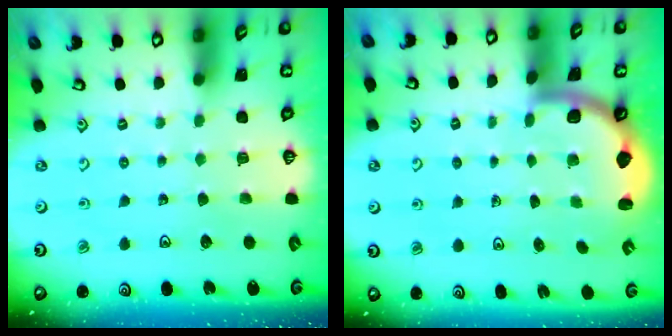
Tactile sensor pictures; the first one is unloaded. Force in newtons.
{"total": 1.6, "press": 1.6, "slide": 0.1}